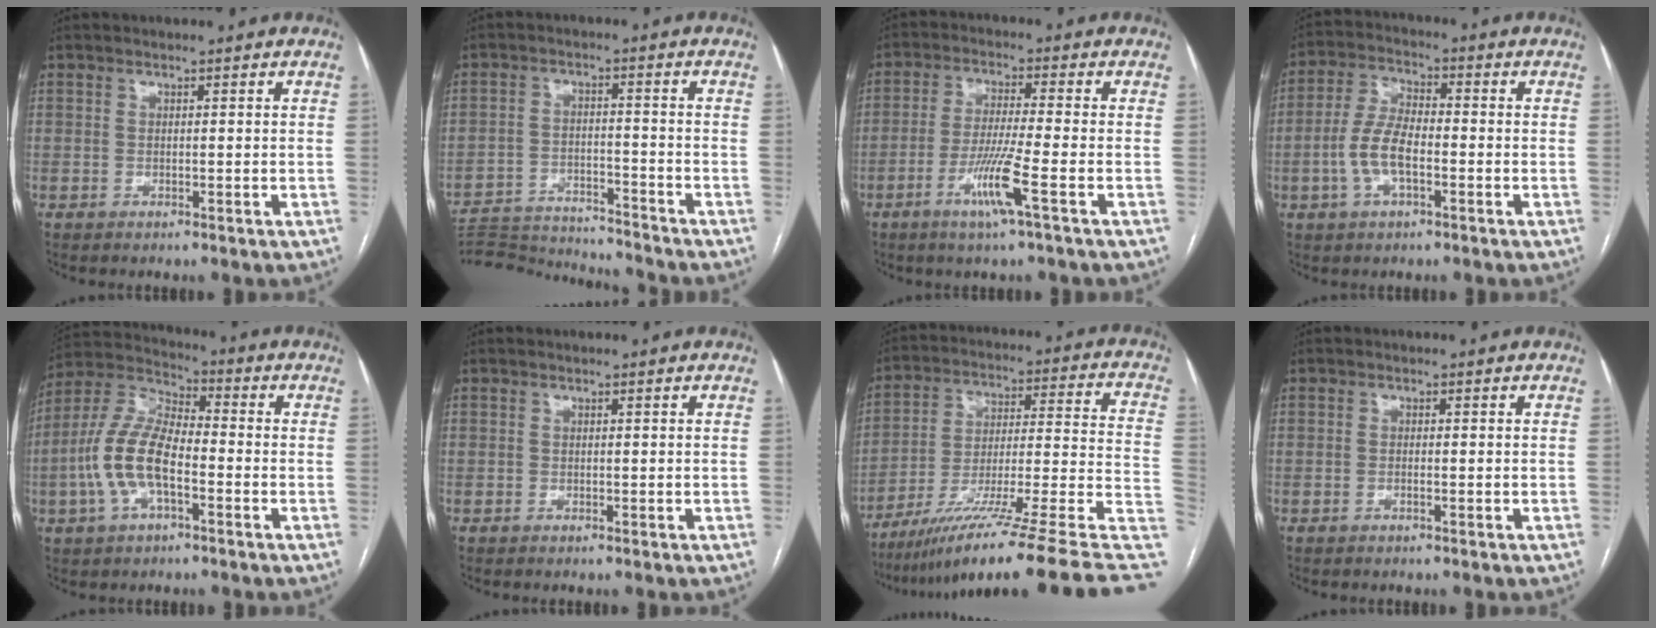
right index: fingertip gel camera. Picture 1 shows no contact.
{"total": 13.1, "force": [-12.8, -0.1, 2.4], "torque": [-0.035, -0.002, -0.204]}
{"total": 7.8, "force": [-3.5, -0.9, 6.9], "torque": [-0.136, -0.015, -0.071]}
{"total": 7.6, "force": [-2.1, 3.0, 6.7], "torque": [-0.150, 0.009, -0.042]}
{"total": 12.1, "force": [-3.1, 4.9, 10.6], "torque": [-0.240, 0.017, -0.063]}
{"total": 0.0}
{"total": 23.7, "force": [-16.4, 0.1, 17.2], "torque": [-0.180, 0.021, -0.262]}
{"total": 0.6, "force": [-0.4, 0.0, 0.5], "torque": [-0.012, 0.000, -0.006]}